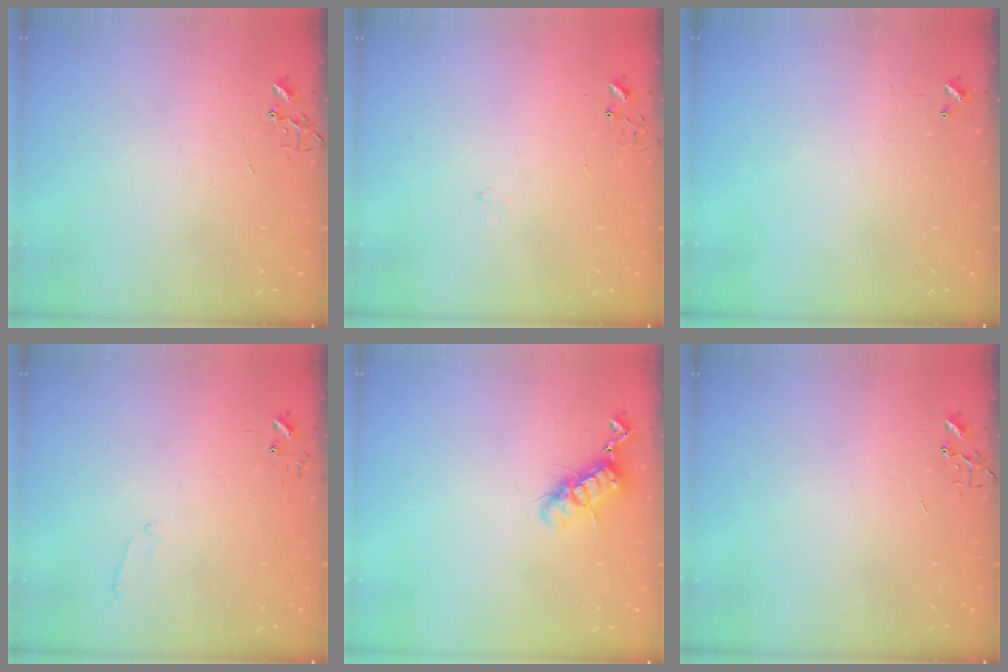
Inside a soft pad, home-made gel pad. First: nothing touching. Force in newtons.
{"total": 5.8, "press": 5.8, "slide": 0.7}
{"total": 0.0}
{"total": 5.1, "press": 5.0, "slide": 0.6}
{"total": 11.3, "press": 11.2, "slide": 1.2}
{"total": 0.0}